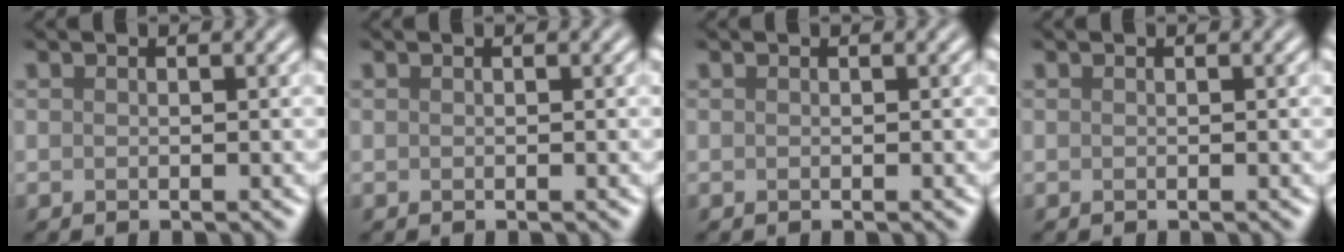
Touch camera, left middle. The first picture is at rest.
{"total": 0.0}
{"total": 0.0}
{"total": 0.0}